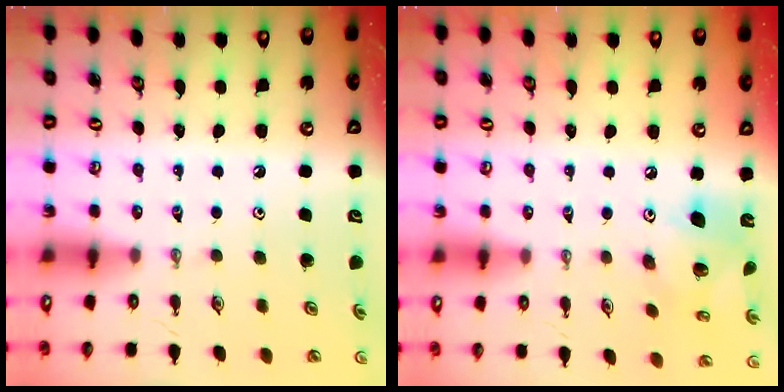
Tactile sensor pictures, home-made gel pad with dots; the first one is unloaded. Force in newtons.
{"total": 11.5, "press": 11.5, "slide": 1.1}